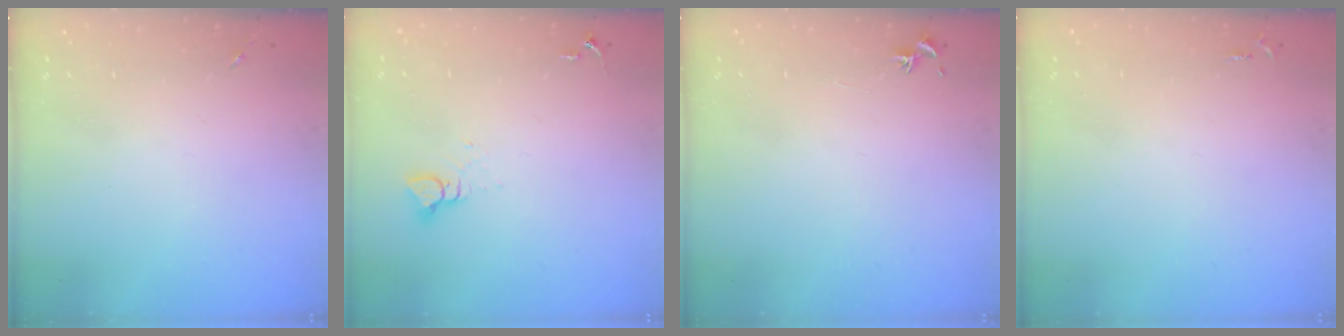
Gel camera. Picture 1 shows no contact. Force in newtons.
{"total": 3.9, "press": 3.9, "slide": 0.4}
{"total": 0.8, "press": 0.7, "slide": 0.3}
{"total": 2.6, "press": 2.6, "slide": 0.3}